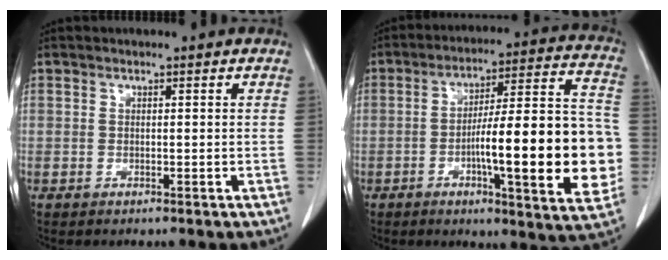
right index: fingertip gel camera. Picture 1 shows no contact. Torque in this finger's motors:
{"motor_torque": [1.75, -0.39, 1.05, 0.17]}